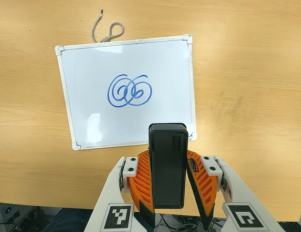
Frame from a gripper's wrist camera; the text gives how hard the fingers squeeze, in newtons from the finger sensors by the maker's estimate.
{"total": 4.9, "left": 4.3, "right": 5.5}